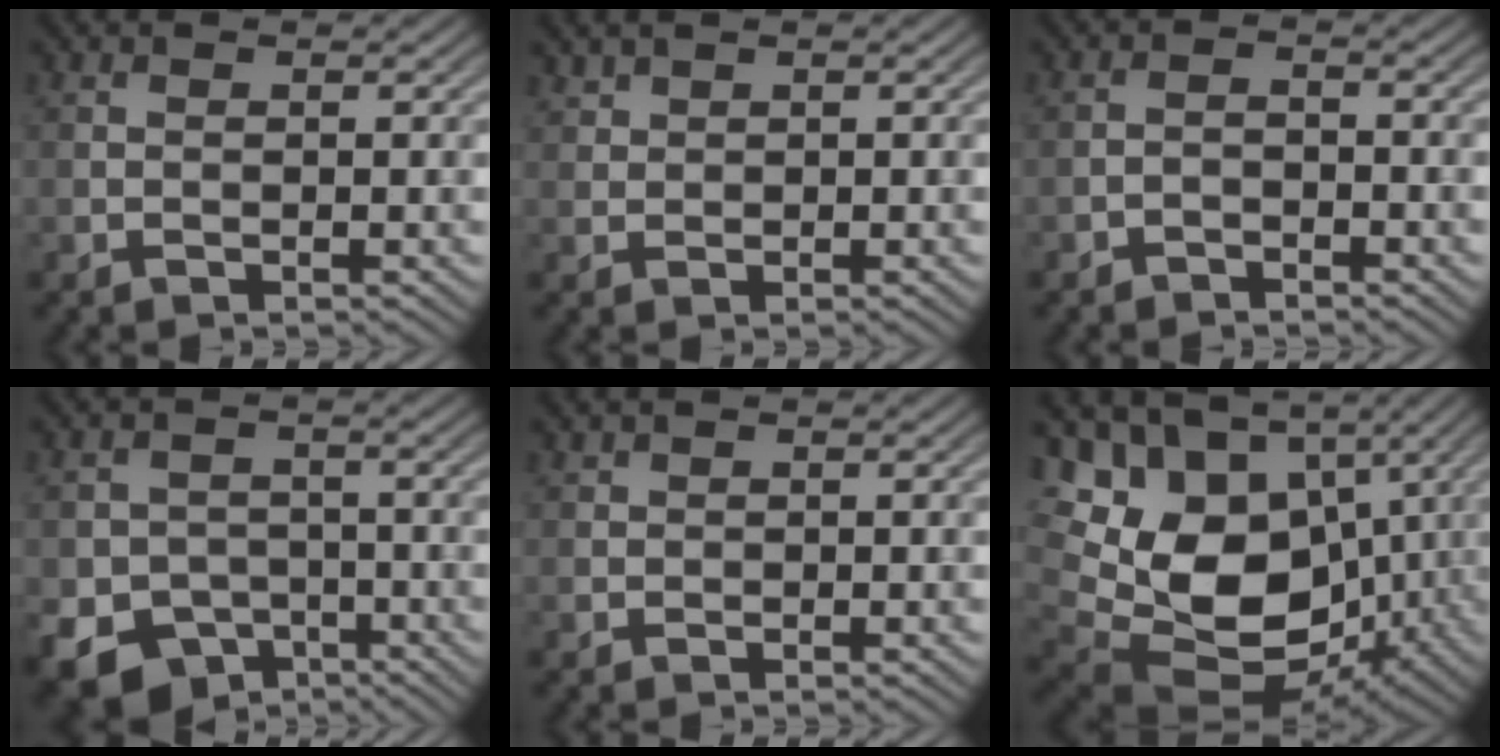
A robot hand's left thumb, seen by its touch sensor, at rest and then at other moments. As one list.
[{"total": 1.4, "force": [1.1, 0.8, 0.3], "torque": [-0.009, 0.003, 0.028]}, {"total": 1.7, "force": [-1.4, 0.6, 0.6], "torque": [-0.009, 0.004, -0.032]}, {"total": 8.3, "force": [-4.3, 6.4, 3.1], "torque": [-0.061, -0.024, -0.079]}, {"total": 0.9, "force": [0.5, 0.7, 0.1], "torque": [-0.001, -0.002, 0.010]}, {"total": 19.3, "force": [1.3, 14.3, 12.9], "torque": [-0.252, -0.016, 0.045]}]